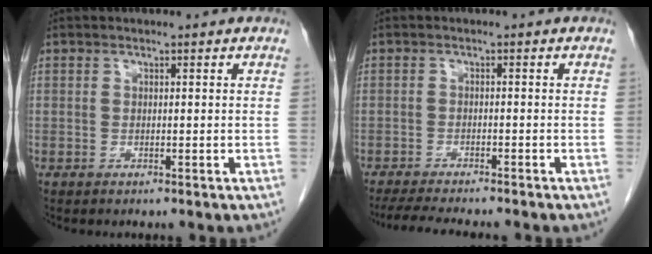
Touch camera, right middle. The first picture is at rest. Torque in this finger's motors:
{"motor_torque": [0.07, -0.03, 0.01, 0.01]}